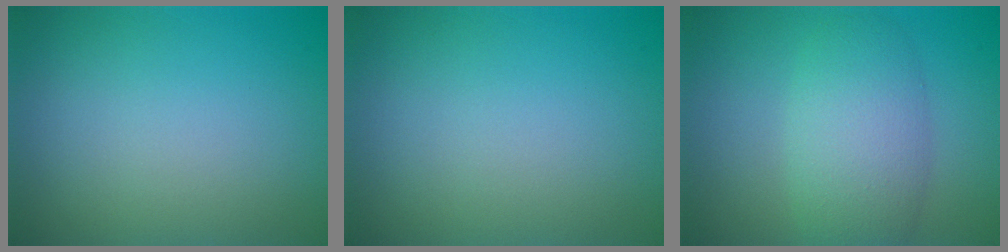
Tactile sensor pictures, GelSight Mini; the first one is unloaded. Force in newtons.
{"total": 0.0}
{"total": 5.1, "press": 5.0, "slide": 0.3}